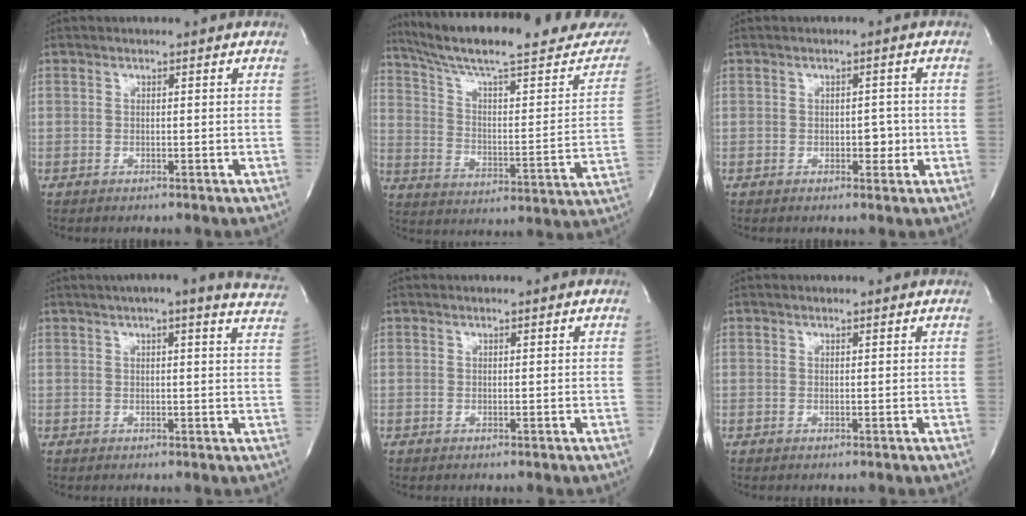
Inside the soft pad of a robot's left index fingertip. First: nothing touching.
{"total": 28.9, "force": [24.7, 4.3, 14.5], "torque": [-0.224, -0.042, 0.335]}
{"total": 2.2, "force": [-0.4, 1.3, 1.6], "torque": [-0.018, 0.003, -0.004]}
{"total": 14.7, "force": [12.8, 1.4, 7.0], "torque": [-0.092, -0.003, 0.138]}
{"total": 0.6, "force": [0.6, 0.1, 0.2], "torque": [-0.011, 0.001, 0.010]}
{"total": 1.1, "force": [1.0, 0.3, 0.4], "torque": [-0.014, 0.006, 0.017]}